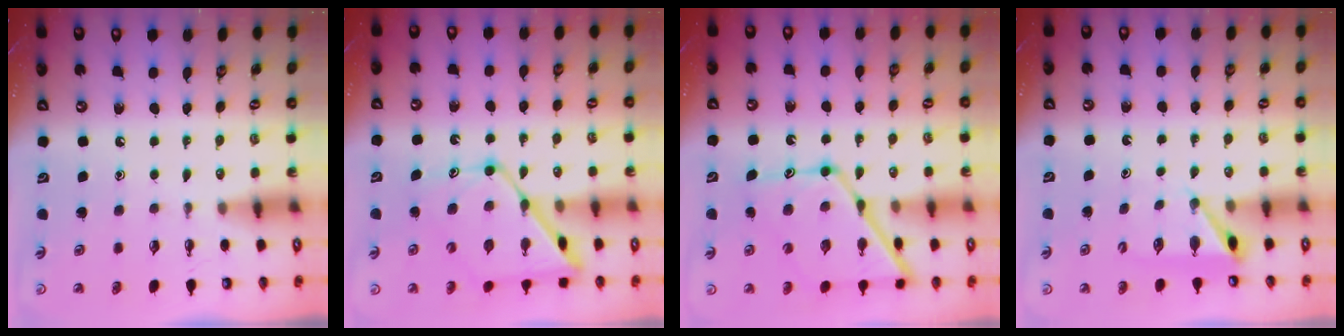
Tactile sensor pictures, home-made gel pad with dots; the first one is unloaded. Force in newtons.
{"total": 15.7, "press": 15.7, "slide": 1.3}
{"total": 16.4, "press": 16.4, "slide": 1.6}
{"total": 6.5, "press": 6.5, "slide": 0.4}